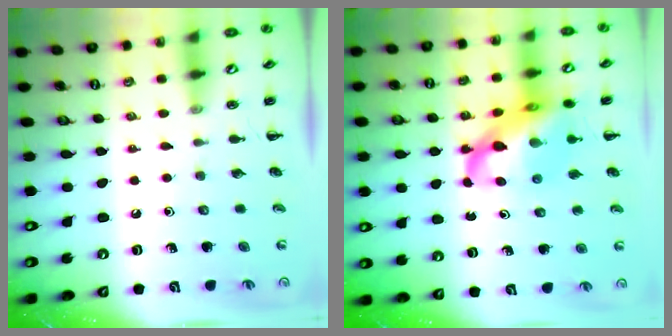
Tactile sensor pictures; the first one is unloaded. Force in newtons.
{"total": 18.0, "press": 17.5, "slide": 4.3}